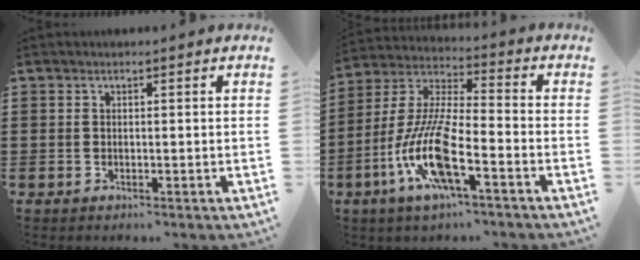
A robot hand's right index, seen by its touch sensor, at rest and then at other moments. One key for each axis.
{"total": 11.9, "fx": -5.4, "fy": 2.3, "fz": 10.3, "tx": -0.240, "ty": -0.019, "tz": -0.110}